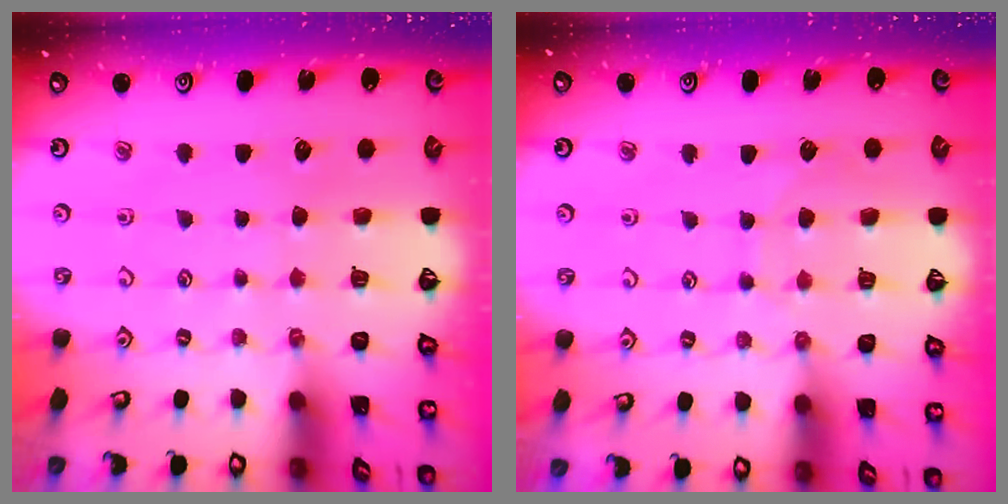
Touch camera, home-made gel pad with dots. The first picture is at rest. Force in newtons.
{"total": 7.0, "press": 6.9, "slide": 0.4}